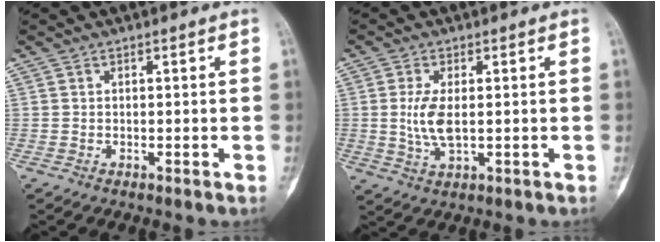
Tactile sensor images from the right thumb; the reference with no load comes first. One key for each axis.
{"total": 6.0, "fx": 0.3, "fy": 2.7, "fz": 5.3, "tx": -0.116, "ty": -0.008, "tz": 0.009}